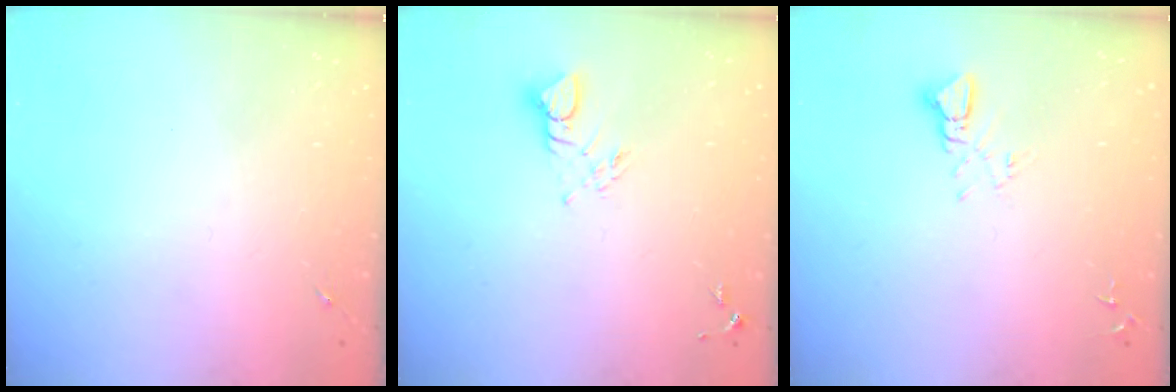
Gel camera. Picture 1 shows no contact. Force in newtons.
{"total": 3.8, "press": 3.8, "slide": 0.3}
{"total": 3.8, "press": 3.8, "slide": 0.3}